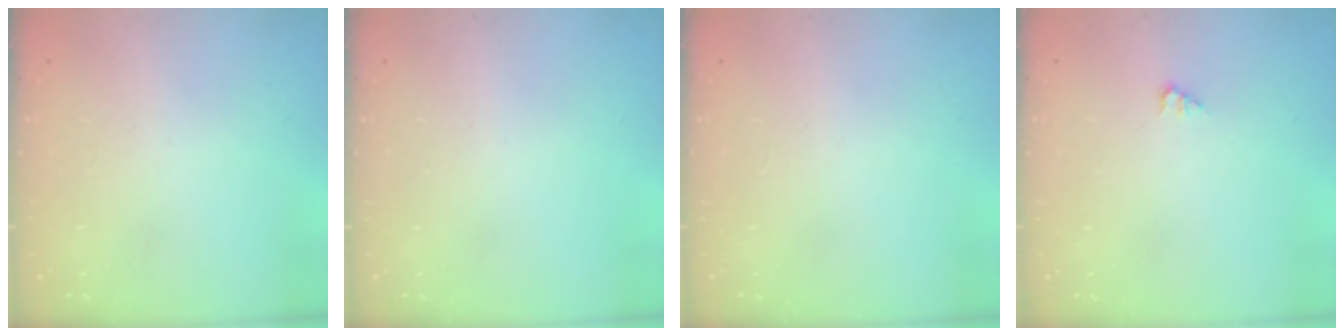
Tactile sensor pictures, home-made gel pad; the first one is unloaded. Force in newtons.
{"total": 0.0}
{"total": 0.0}
{"total": 1.2, "press": 1.1, "slide": 0.2}